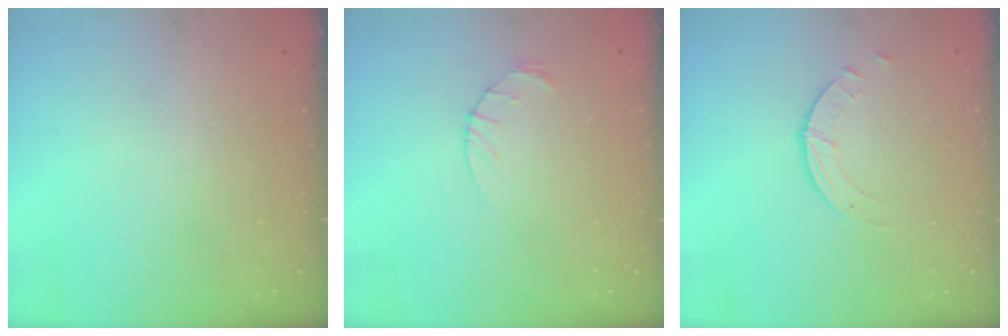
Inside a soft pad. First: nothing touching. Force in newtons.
{"total": 3.7, "press": 3.6, "slide": 0.5}
{"total": 1.4, "press": 1.4, "slide": 0.2}